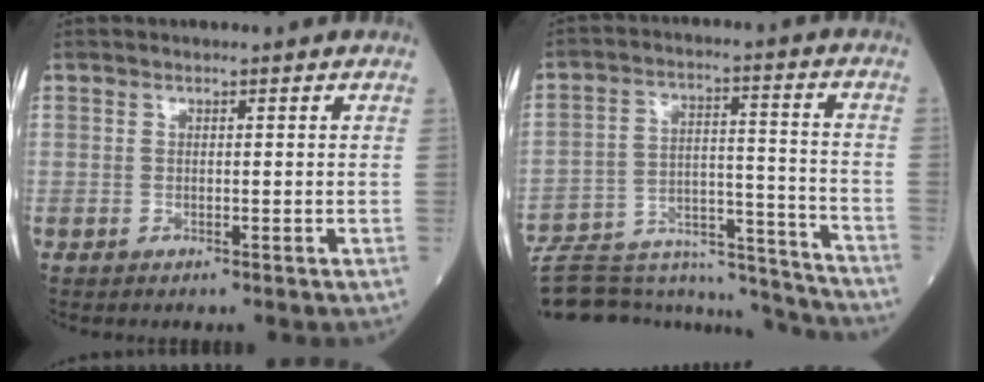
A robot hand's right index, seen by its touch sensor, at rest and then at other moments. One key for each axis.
{"total": 24.0, "fx": -22.5, "fy": 4.7, "fz": 7.0, "tx": -0.123, "ty": 0.016, "tz": -0.330}